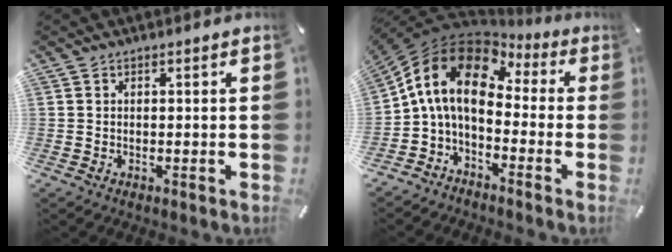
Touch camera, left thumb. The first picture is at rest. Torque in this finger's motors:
{"motor_torque": [-0.26, 2.62, 1.71, -1.06, 0.72]}